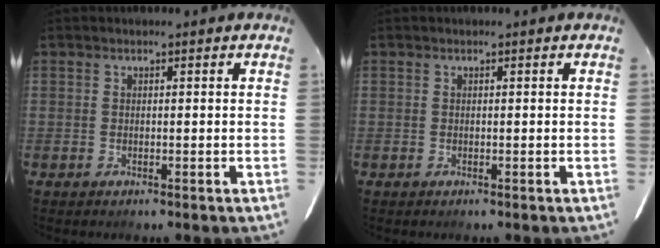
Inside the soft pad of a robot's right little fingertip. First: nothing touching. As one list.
[{"total": 0.0}]